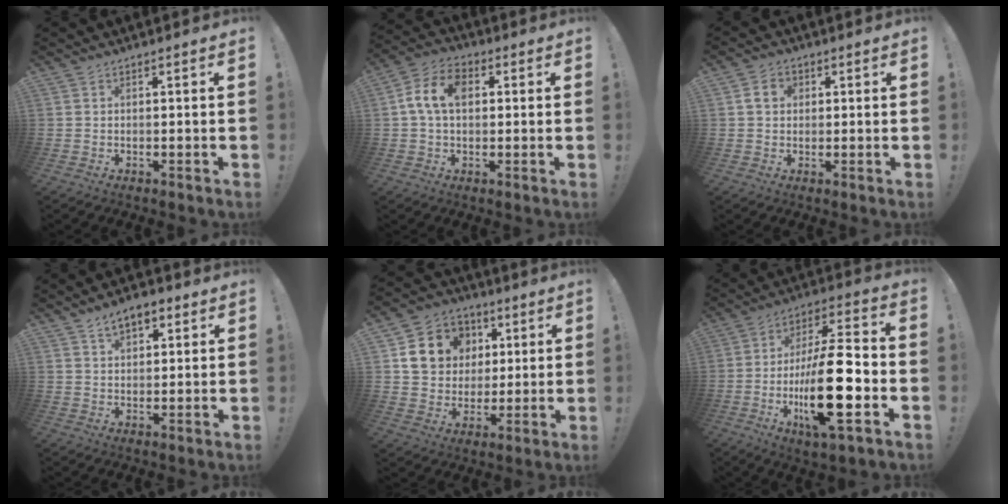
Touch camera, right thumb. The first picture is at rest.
{"total": 10.0, "force": [1.7, 6.6, 7.3], "torque": [-0.145, 0.018, 0.033]}
{"total": 5.0, "force": [1.3, 3.9, 2.8], "torque": [-0.042, 0.009, 0.023]}
{"total": 6.4, "force": [3.5, 3.9, 3.8], "torque": [-0.048, -0.008, 0.060]}
{"total": 14.4, "force": [4.4, 12.5, 5.7], "torque": [-0.079, -0.007, 0.104]}
{"total": 22.7, "force": [-4.9, 6.9, 21.0], "torque": [-0.389, 0.010, -0.081]}